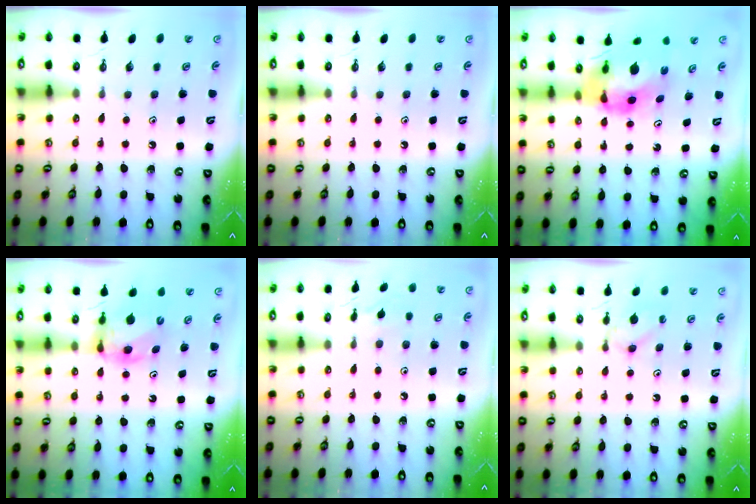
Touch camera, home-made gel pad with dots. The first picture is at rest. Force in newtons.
{"total": 0.0}
{"total": 9.1, "press": 9.1, "slide": 0.9}
{"total": 6.2, "press": 6.2, "slide": 0.4}
{"total": 3.5, "press": 3.5, "slide": 0.2}
{"total": 3.0, "press": 2.9, "slide": 0.5}